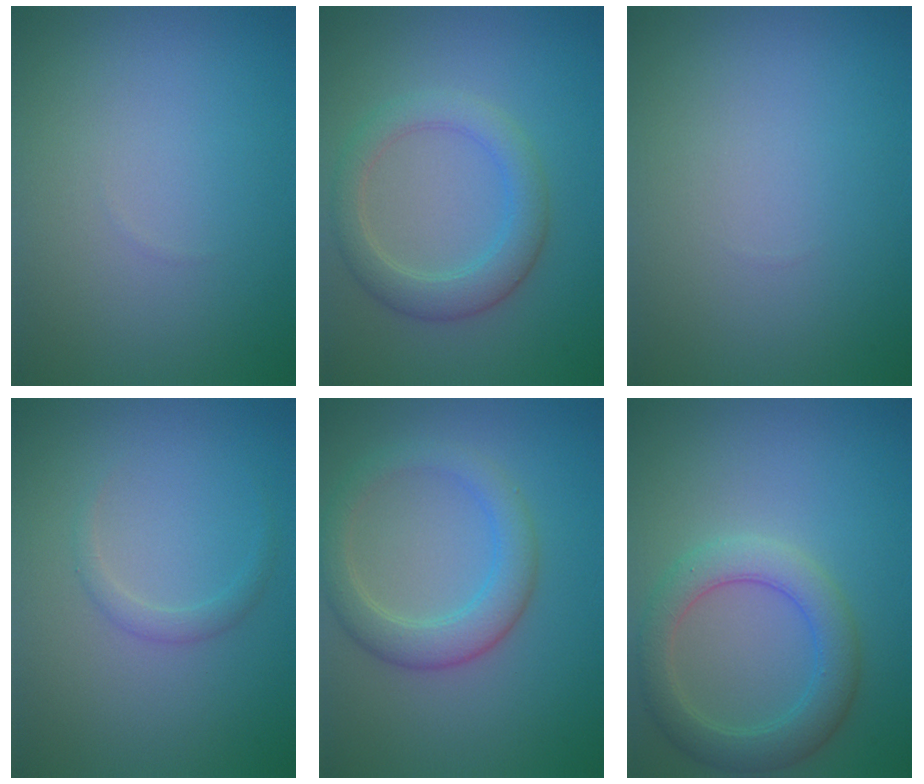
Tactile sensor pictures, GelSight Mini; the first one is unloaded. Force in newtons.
{"total": 3.7, "press": 3.7, "slide": 0.3}
{"total": 0.0}
{"total": 1.2, "press": 1.2, "slide": 0.0}
{"total": 4.0, "press": 4.0, "slide": 0.2}
{"total": 4.4, "press": 4.4, "slide": 0.1}